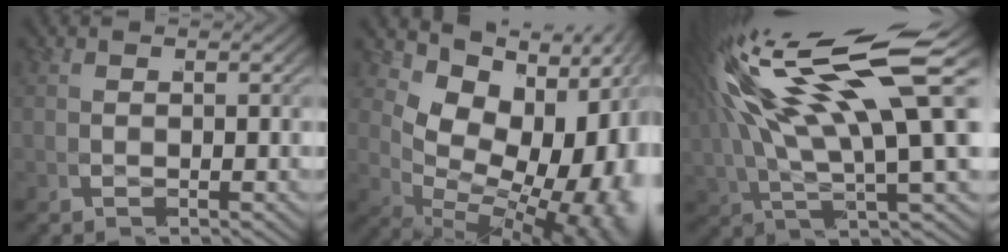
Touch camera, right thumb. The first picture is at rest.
{"total": 17.0, "force": [0.6, 10.8, 13.1], "torque": [-0.198, -0.020, 0.021]}
{"total": 10.3, "force": [1.8, 4.4, 9.2], "torque": [-0.172, 0.008, 0.036]}